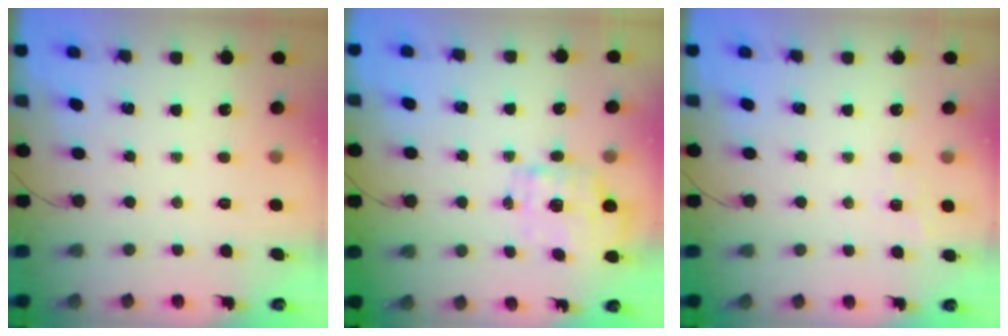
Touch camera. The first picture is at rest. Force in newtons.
{"total": 2.6, "press": 2.3, "slide": 1.3}
{"total": 2.7, "press": 2.2, "slide": 1.6}